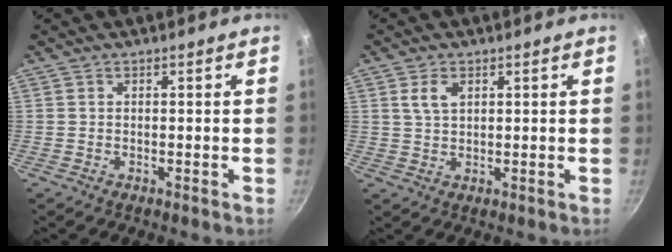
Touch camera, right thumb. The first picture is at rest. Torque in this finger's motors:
{"motor_torque": [-0.03, 0.17, 0.64, 0.63, 0.08]}